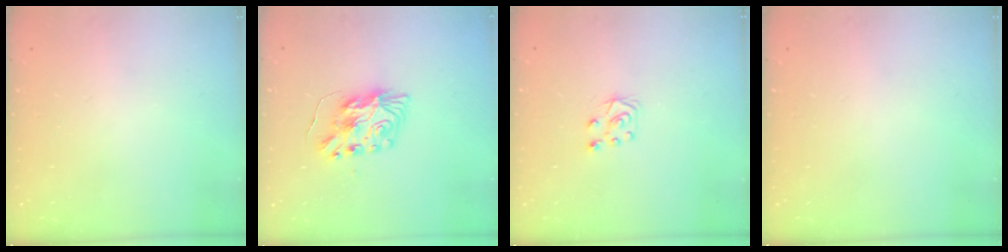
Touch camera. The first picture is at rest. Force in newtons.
{"total": 9.1, "press": 9.1, "slide": 0.6}
{"total": 6.4, "press": 6.4, "slide": 0.6}
{"total": 0.0}